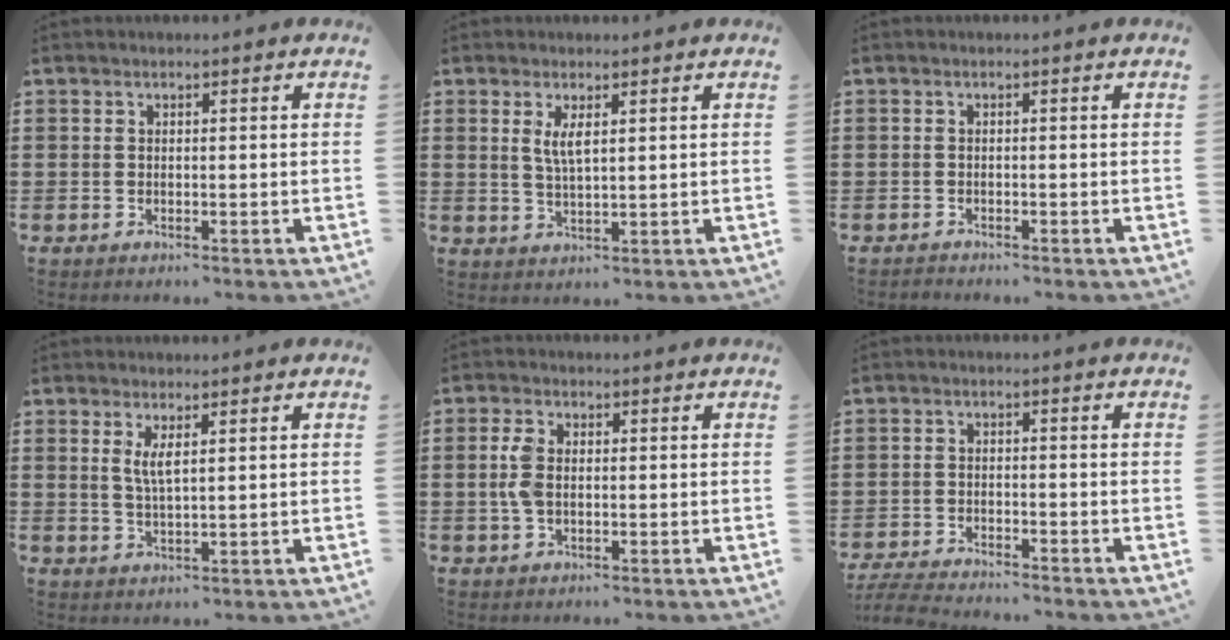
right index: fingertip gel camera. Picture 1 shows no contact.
{"total": 3.1, "force": [1.1, 0.8, 2.7], "torque": [-0.058, 0.003, 0.018]}
{"total": 0.8, "force": [-0.7, 0.1, -0.1], "torque": [-0.001, 0.001, -0.016]}
{"total": 2.8, "force": [1.1, 0.6, 2.5], "torque": [-0.054, 0.001, 0.018]}
{"total": 3.8, "force": [0.1, 2.2, 3.1], "torque": [-0.078, 0.001, -0.003]}
{"total": 4.2, "force": [-4.1, 0.2, 0.7], "torque": [-0.033, -0.009, -0.089]}